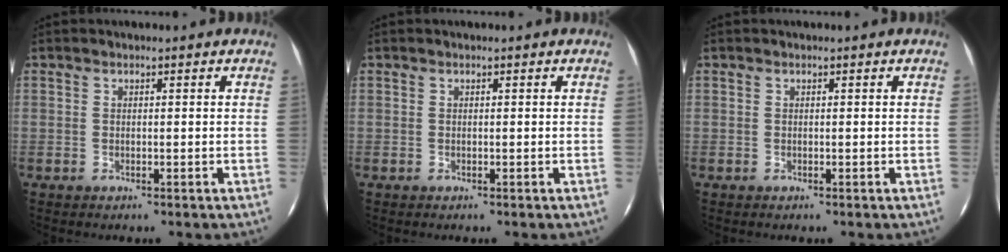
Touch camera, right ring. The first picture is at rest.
{"total": 0.0}
{"total": 0.0}